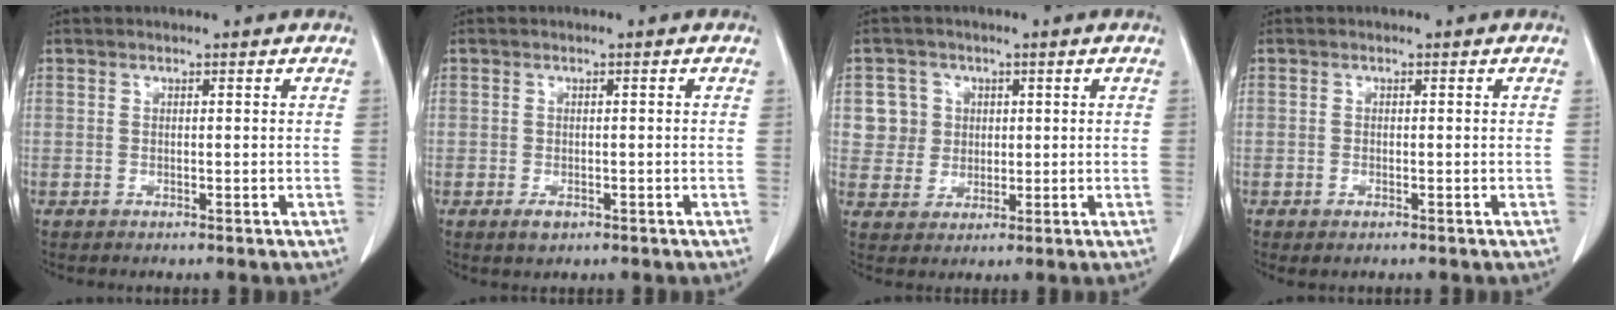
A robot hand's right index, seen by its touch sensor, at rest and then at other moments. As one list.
[{"total": 1.7, "force": [-1.0, 0.8, 1.0], "torque": [-0.018, -0.001, -0.008]}, {"total": 5.4, "force": [1.5, 5.2, 0.3], "torque": [0.006, 0.013, 0.035]}, {"total": 0.9, "force": [-0.6, 0.2, 0.7], "torque": [-0.015, -0.002, -0.004]}]